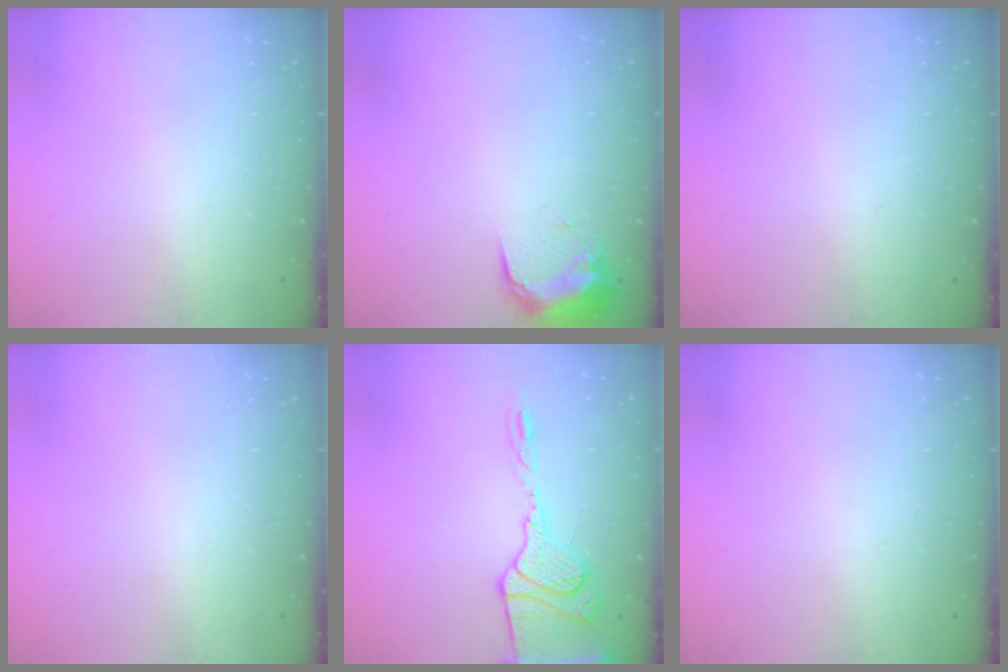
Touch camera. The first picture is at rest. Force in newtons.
{"total": 9.7, "press": 9.7, "slide": 0.7}
{"total": 0.9, "press": 0.0, "slide": 0.9}
{"total": 0.0}
{"total": 14.7, "press": 14.6, "slide": 1.8}
{"total": 0.0}